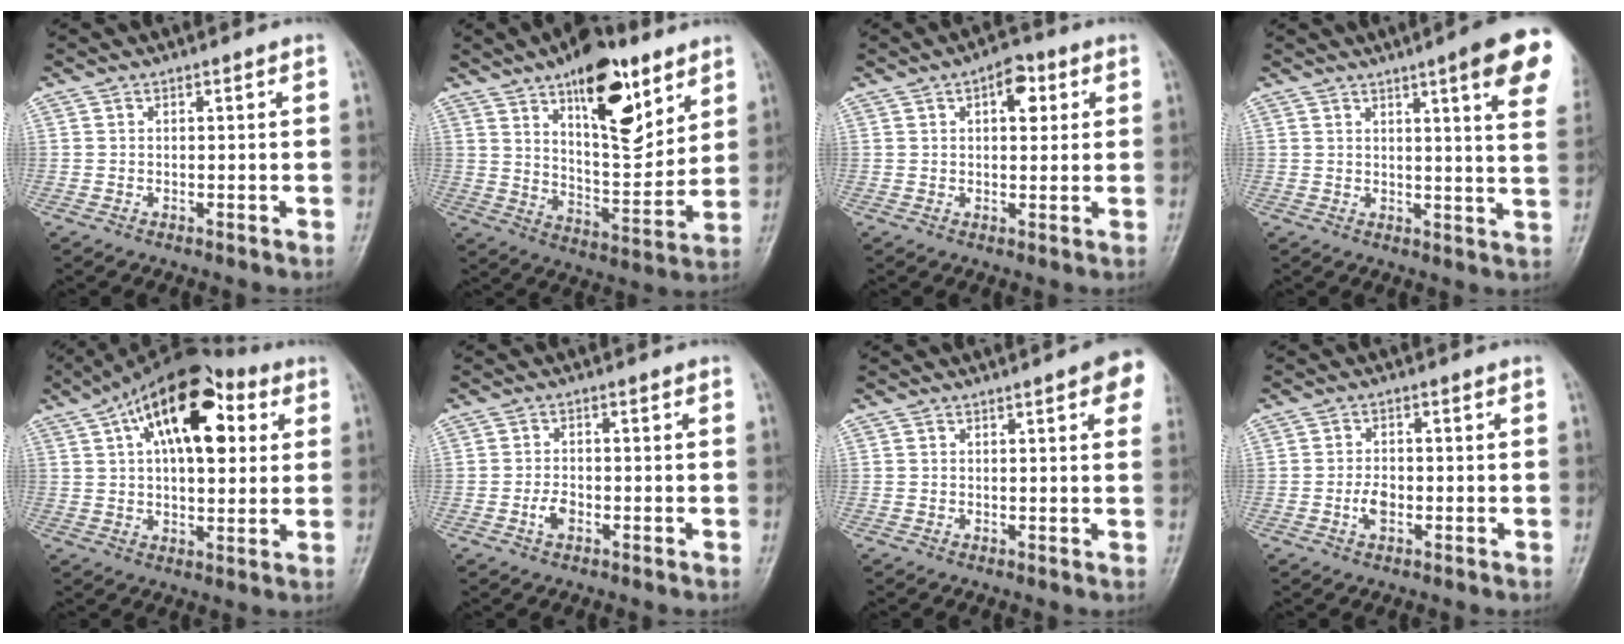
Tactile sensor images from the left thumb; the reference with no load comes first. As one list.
[{"total": 18.5, "force": [10.2, 7.7, 13.4], "torque": [-0.158, -0.057, 0.163]}, {"total": 5.8, "force": [2.1, 3.1, 4.4], "torque": [-0.041, -0.001, 0.022]}, {"total": 14.0, "force": [7.3, 1.7, 11.8], "torque": [-0.129, -0.029, 0.080]}, {"total": 18.3, "force": [6.4, 9.2, 14.5], "torque": [-0.201, 0.009, 0.090]}, {"total": 2.9, "force": [-1.2, 1.7, 2.0], "torque": [-0.037, 0.010, -0.023]}, {"total": 9.0, "force": [4.5, 1.9, 7.5], "torque": [-0.068, -0.009, 0.047]}, {"total": 3.4, "force": [-1.0, 2.0, 2.5], "torque": [-0.042, 0.007, -0.020]}]